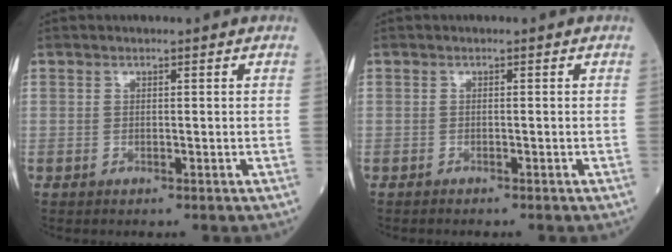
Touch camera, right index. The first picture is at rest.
{"total": 1.0, "force": [-0.9, 0.1, 0.4], "torque": [-0.009, -0.002, -0.011]}